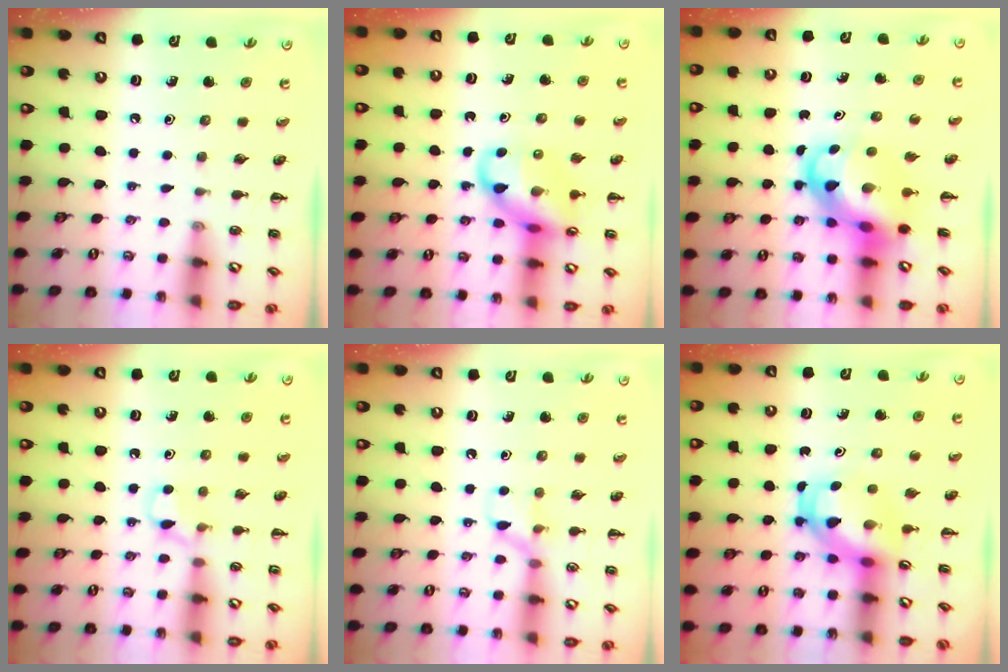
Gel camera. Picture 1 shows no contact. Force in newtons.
{"total": 14.2, "press": 14.0, "slide": 2.4}
{"total": 7.5, "press": 7.2, "slide": 2.1}
{"total": 4.8, "press": 4.6, "slide": 1.6}
{"total": 6.7, "press": 6.7, "slide": 0.5}
{"total": 5.6, "press": 5.5, "slide": 1.1}